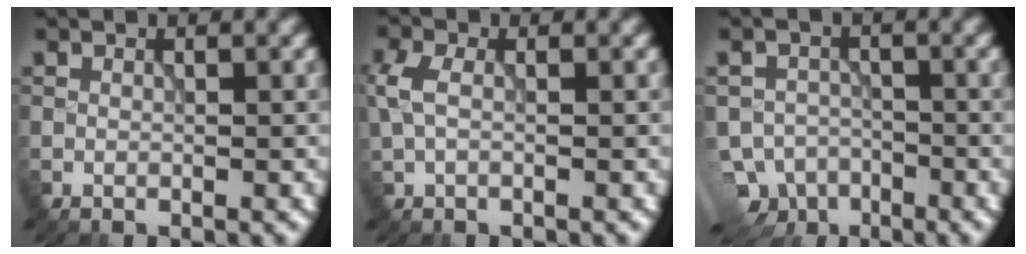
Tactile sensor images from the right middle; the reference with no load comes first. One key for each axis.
{"total": 3.0, "fx": -0.1, "fy": 1.9, "fz": 2.3, "tx": -0.056, "ty": 0.007, "tz": -0.005}
{"total": 7.3, "fx": -5.6, "fy": 4.5, "fz": 1.5, "tx": -0.012, "ty": -0.012, "tz": -0.083}